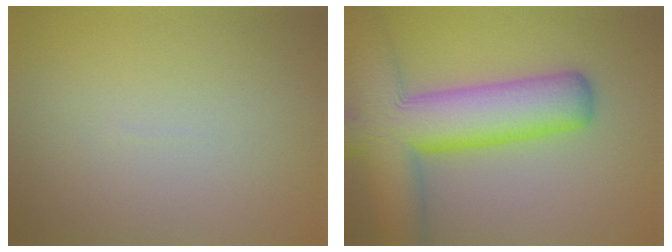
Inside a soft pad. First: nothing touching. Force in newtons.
{"total": 11.1, "press": 11.1, "slide": 0.7}